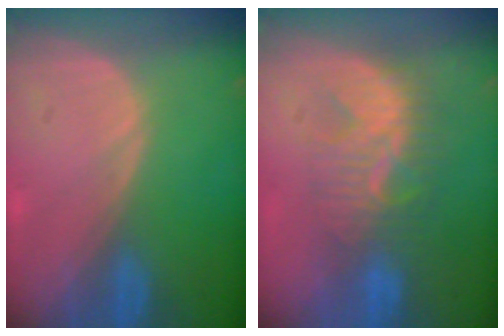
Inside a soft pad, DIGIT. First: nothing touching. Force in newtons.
{"total": 8.0, "press": 7.8, "slide": 1.9}